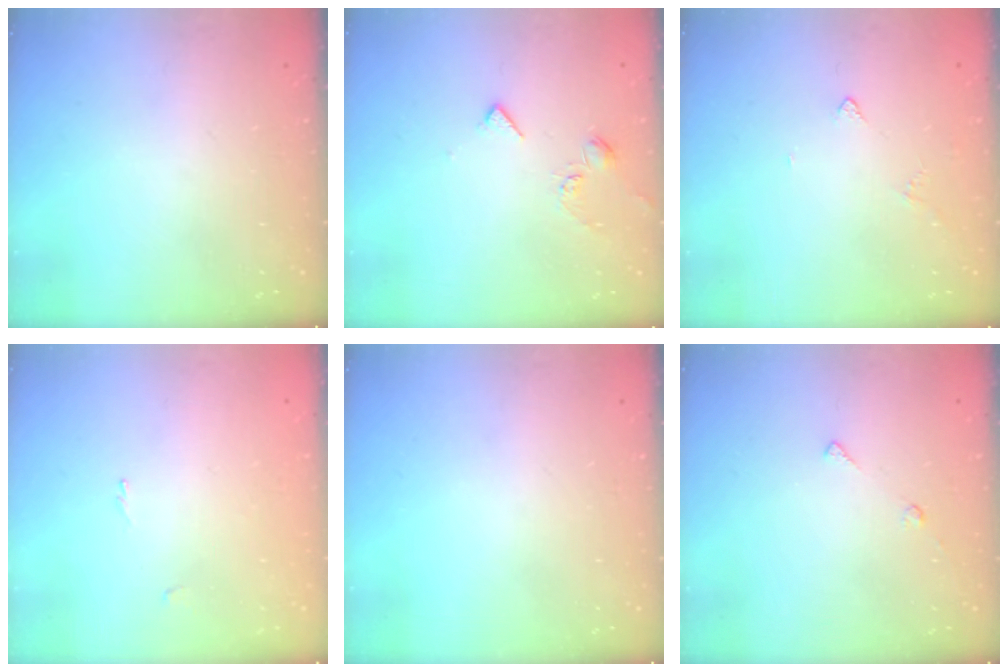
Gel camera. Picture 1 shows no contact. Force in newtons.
{"total": 3.9, "press": 3.9, "slide": 0.6}
{"total": 2.9, "press": 2.9, "slide": 0.5}
{"total": 0.8, "press": 0.7, "slide": 0.4}
{"total": 0.0}
{"total": 6.0, "press": 6.0, "slide": 0.6}